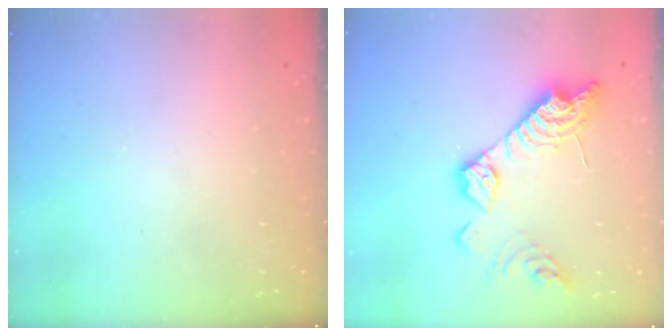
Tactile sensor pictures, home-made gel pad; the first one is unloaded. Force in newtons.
{"total": 16.8, "press": 16.7, "slide": 1.1}